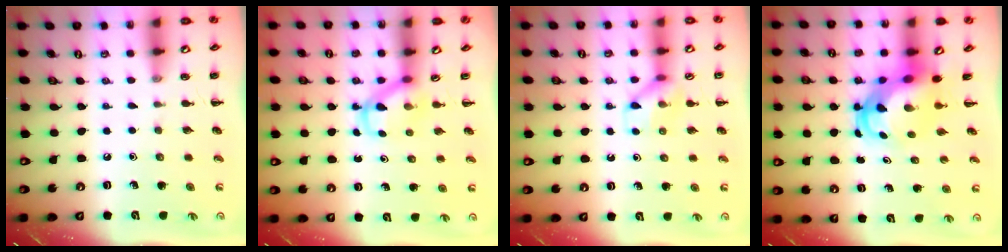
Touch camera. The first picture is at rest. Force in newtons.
{"total": 3.9, "press": 3.9, "slide": 0.7}
{"total": 8.9, "press": 8.9, "slide": 0.5}
{"total": 5.9, "press": 5.6, "slide": 1.7}